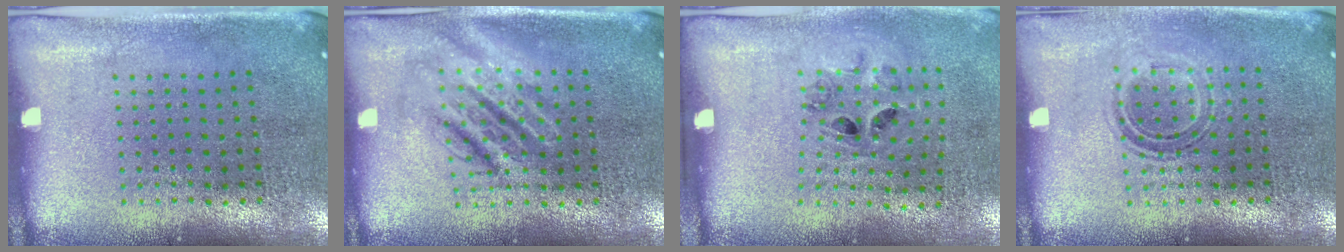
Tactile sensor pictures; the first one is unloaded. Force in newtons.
{"total": 2.7, "press": 2.7, "slide": 0.3}
{"total": 1.3, "press": 0.8, "slide": 1.1}
{"total": 1.1, "press": 1.0, "slide": 0.5}